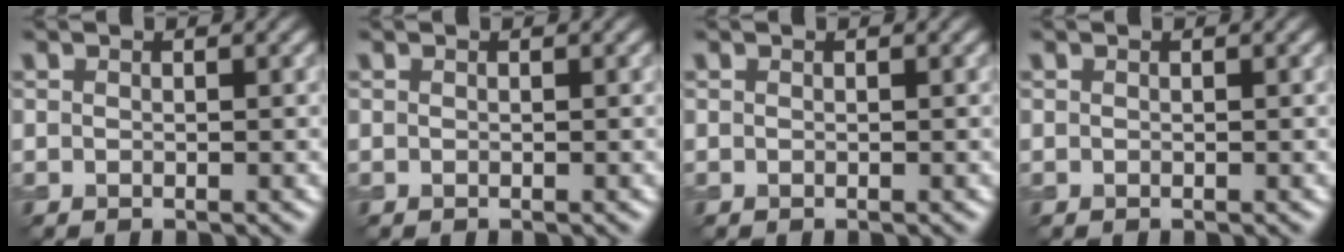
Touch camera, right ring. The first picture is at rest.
{"total": 0.0}
{"total": 0.0}
{"total": 0.0}